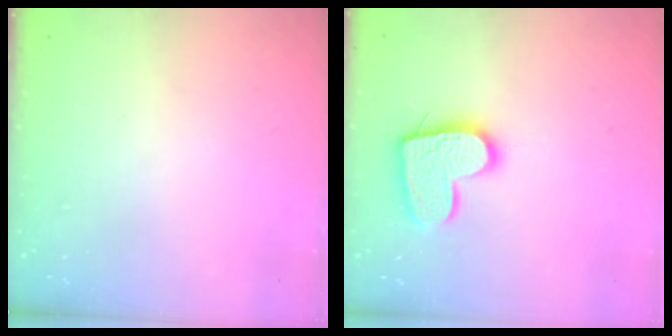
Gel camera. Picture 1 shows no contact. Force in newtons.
{"total": 14.0, "press": 14.0, "slide": 1.3}